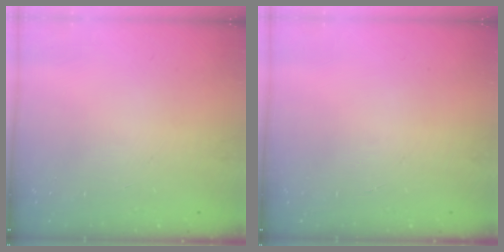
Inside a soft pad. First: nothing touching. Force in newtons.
{"total": 0.0}